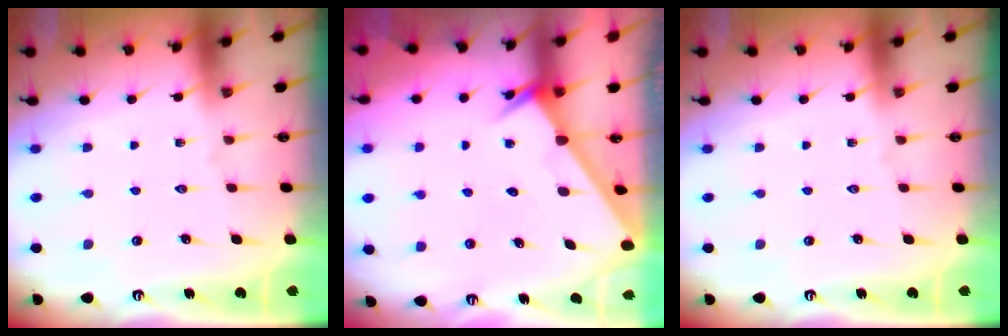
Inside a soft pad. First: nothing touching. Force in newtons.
{"total": 2.6, "press": 2.6, "slide": 0.0}
{"total": 0.0}